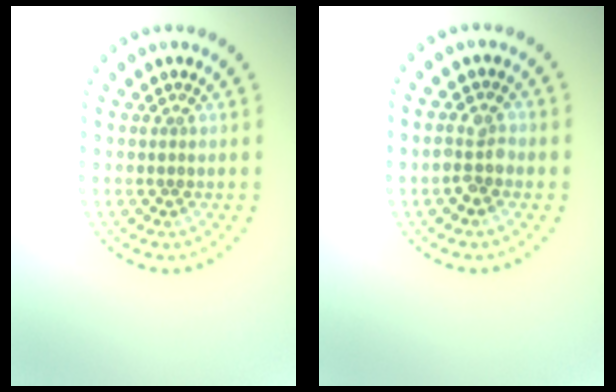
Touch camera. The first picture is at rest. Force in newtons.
{"total": 2.2, "press": 2.1, "slide": 0.7}